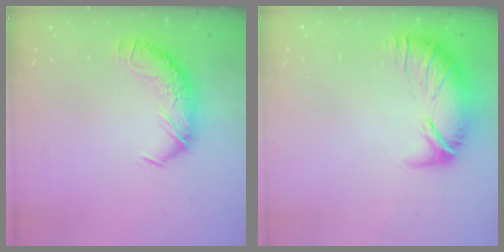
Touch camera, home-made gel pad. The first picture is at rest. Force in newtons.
{"total": 2.8, "press": 1.7, "slide": 2.3}